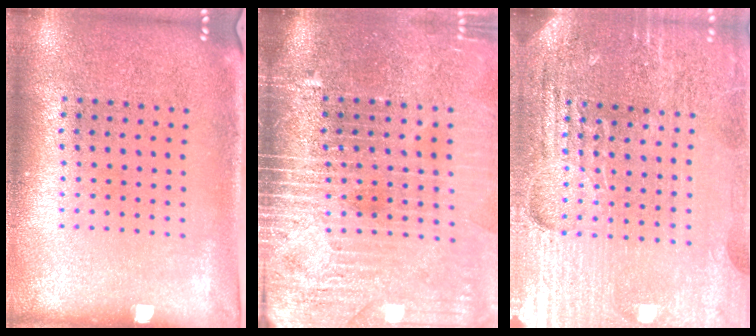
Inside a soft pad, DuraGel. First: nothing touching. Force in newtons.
{"total": 4.4, "press": 3.8, "slide": 2.2}
{"total": 4.9, "press": 4.6, "slide": 1.8}